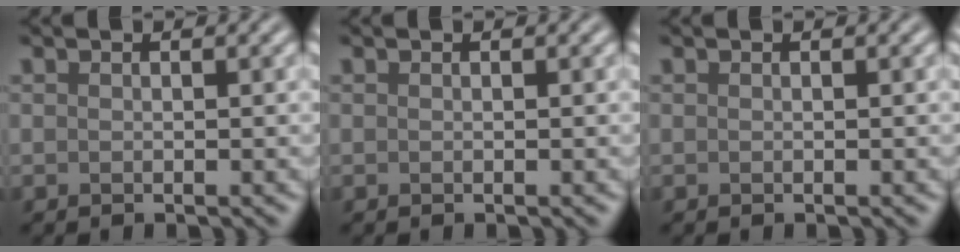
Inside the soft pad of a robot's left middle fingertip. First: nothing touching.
{"total": 0.0}
{"total": 0.0}